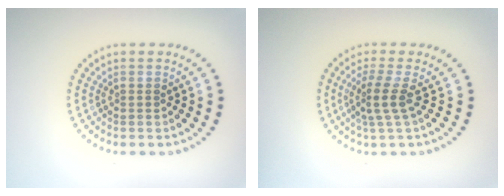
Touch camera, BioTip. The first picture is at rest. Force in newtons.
{"total": 2.6, "press": 1.9, "slide": 1.7}